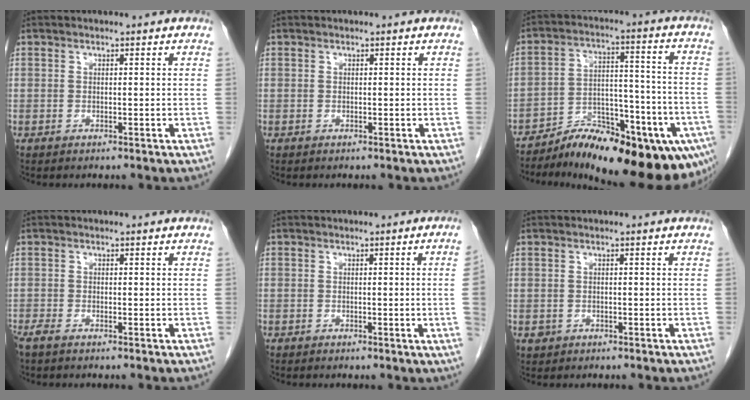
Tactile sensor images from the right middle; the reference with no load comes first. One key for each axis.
{"total": 0.0}
{"total": 20.7, "fx": -16.3, "fy": 5.1, "fz": 11.6, "tx": -0.100, "ty": 0.024, "tz": -0.237}
{"total": 2.1, "fx": -1.7, "fy": 0.5, "fz": 1.2, "tx": -0.028, "ty": -0.006, "tz": -0.031}
{"total": 2.9, "fx": -0.4, "fy": -1.0, "fz": 2.7, "tx": -0.035, "ty": -0.004, "tz": -0.006}
{"total": 1.2, "fx": -0.5, "fy": 1.0, "fz": 0.1, "tx": -0.003, "ty": 0.004, "tz": -0.003}